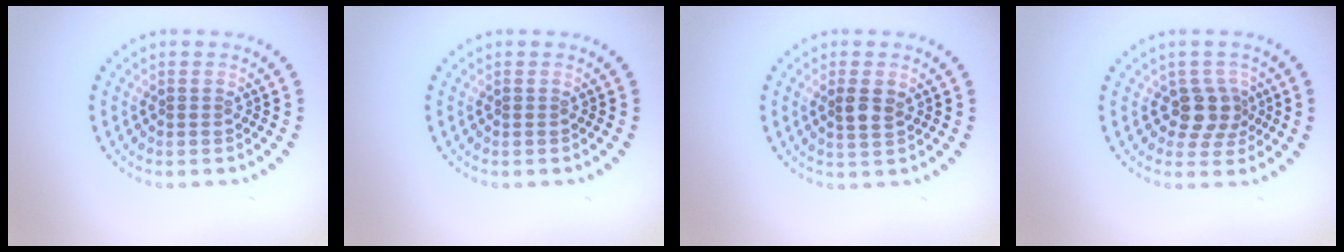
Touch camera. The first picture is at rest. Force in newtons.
{"total": 0.0}
{"total": 1.8, "press": 1.8, "slide": 0.5}
{"total": 2.7, "press": 2.2, "slide": 1.6}